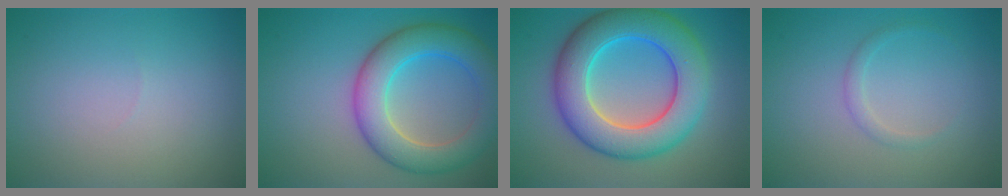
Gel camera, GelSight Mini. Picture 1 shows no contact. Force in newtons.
{"total": 7.1, "press": 7.1, "slide": 0.2}
{"total": 9.9, "press": 9.8, "slide": 0.3}
{"total": 1.0, "press": 1.0, "slide": 0.1}